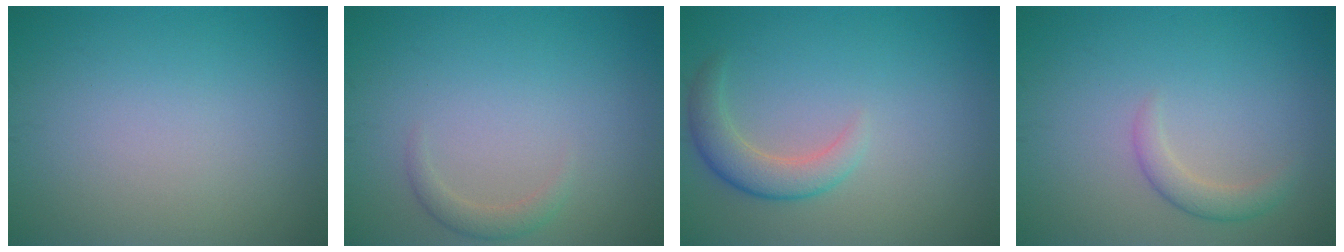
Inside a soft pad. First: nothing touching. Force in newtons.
{"total": 1.4, "press": 1.4, "slide": 0.1}
{"total": 3.0, "press": 3.0, "slide": 0.4}
{"total": 1.8, "press": 1.8, "slide": 0.1}